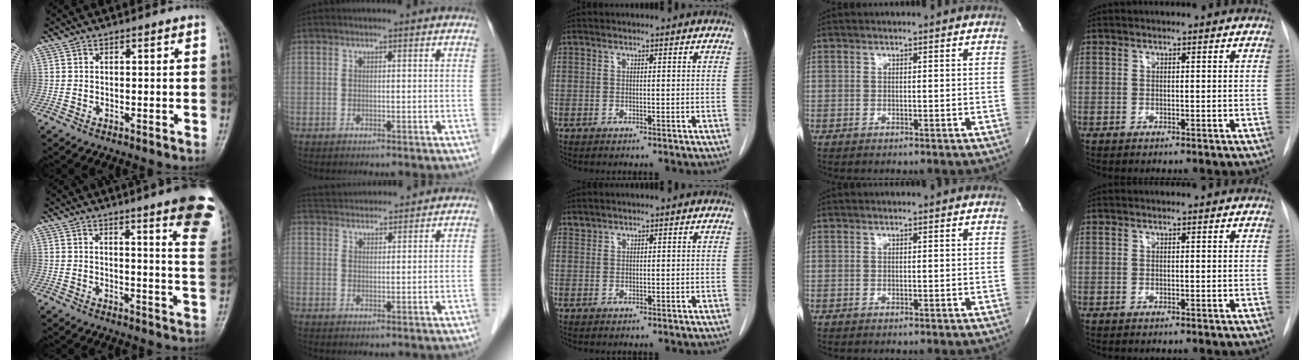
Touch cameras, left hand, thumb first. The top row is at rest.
{"thumb": {"total": 16.0, "force": [10.2, 2.0, 12.2], "torque": [-0.123, -0.054, 0.106]}, "index": {"total": 9.0, "force": [8.7, 1.1, 1.9], "torque": [-0.038, 0.035, 0.135]}, "middle": {"total": 0.7, "force": [0.7, 0.1, -0.1], "torque": [-0.001, 0.003, 0.014]}}